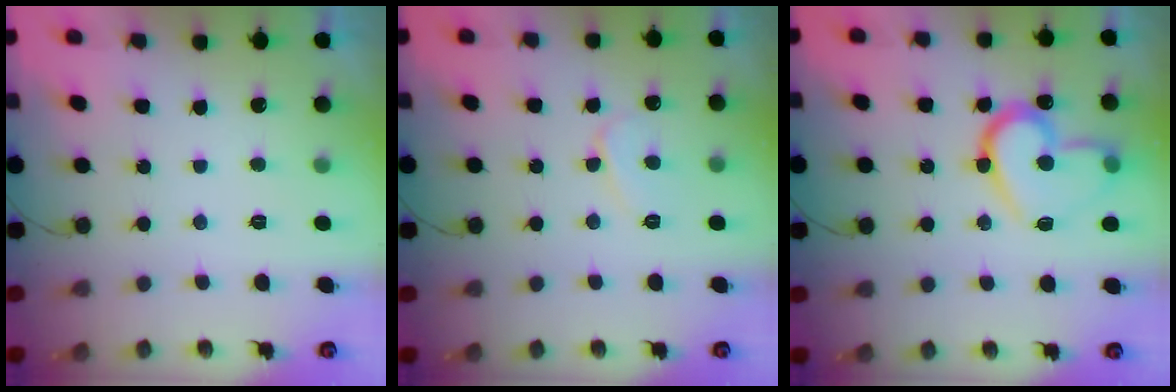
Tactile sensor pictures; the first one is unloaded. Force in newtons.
{"total": 5.8, "press": 5.8, "slide": 0.5}
{"total": 17.4, "press": 17.3, "slide": 1.9}